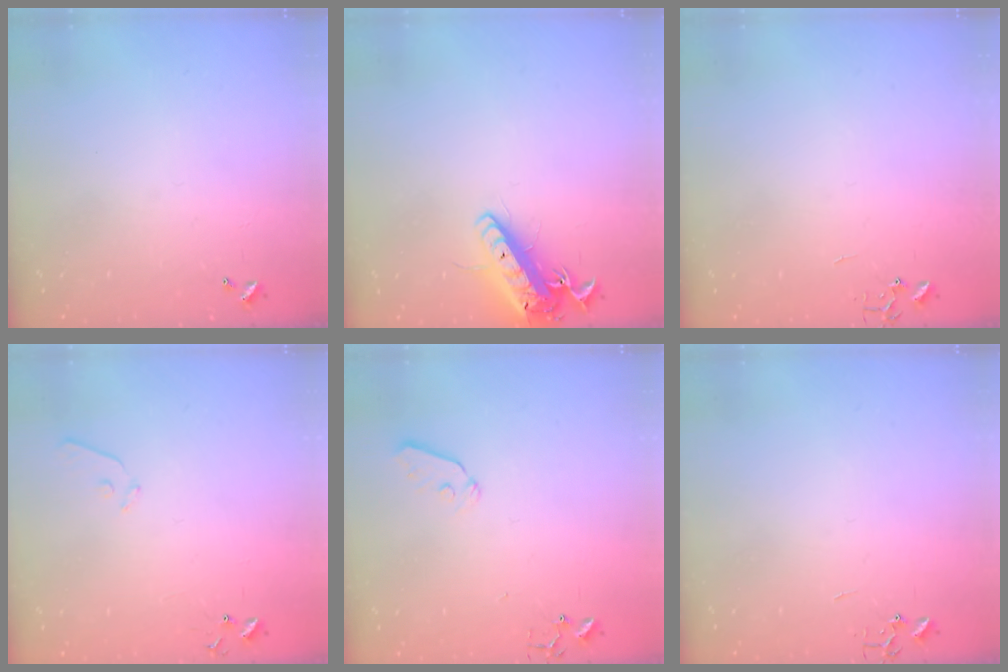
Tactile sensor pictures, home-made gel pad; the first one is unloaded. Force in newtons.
{"total": 14.3, "press": 14.0, "slide": 3.0}
{"total": 0.0}
{"total": 6.2, "press": 6.2, "slide": 0.5}
{"total": 5.8, "press": 5.8, "slide": 0.8}
{"total": 0.0}